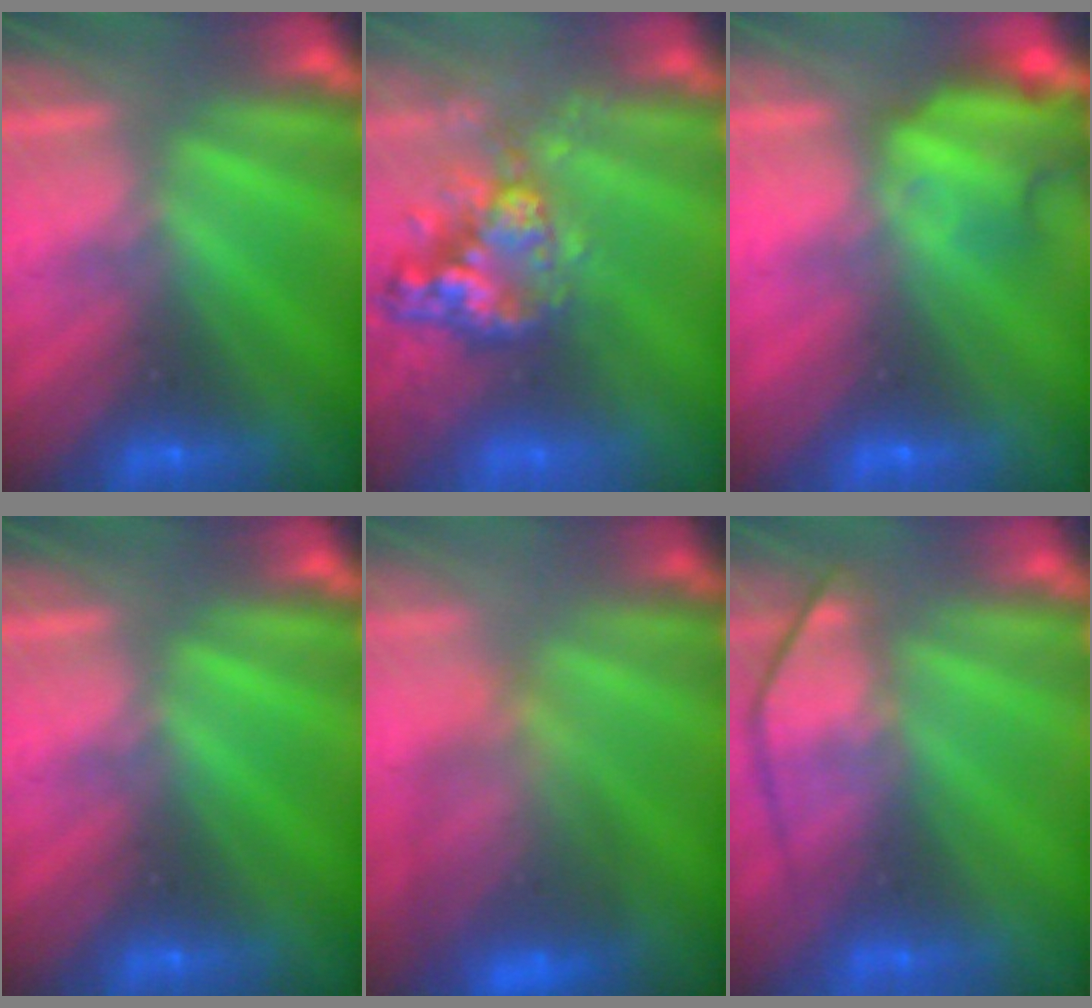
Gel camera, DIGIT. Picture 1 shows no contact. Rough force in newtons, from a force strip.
{"total": 5.6}
{"total": 7.5}
{"total": 0.0}
{"total": 9.5}
{"total": 4.4}